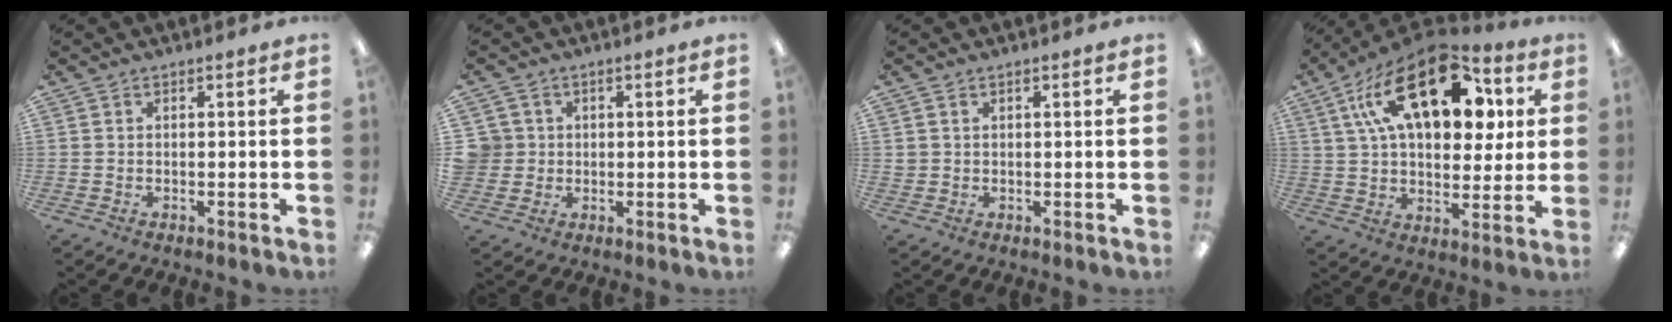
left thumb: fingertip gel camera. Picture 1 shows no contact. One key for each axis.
{"total": 4.8, "fx": 0.7, "fy": 4.7, "fz": 0.7, "tx": -0.017, "ty": 0.009, "tz": 0.014}
{"total": 1.0, "fx": 0.5, "fy": 0.9, "fz": 0.3, "tx": -0.008, "ty": 0.003, "tz": 0.008}
{"total": 24.2, "fx": 11.6, "fy": 12.5, "fz": 17.2, "tx": -0.279, "ty": -0.036, "tz": 0.197}